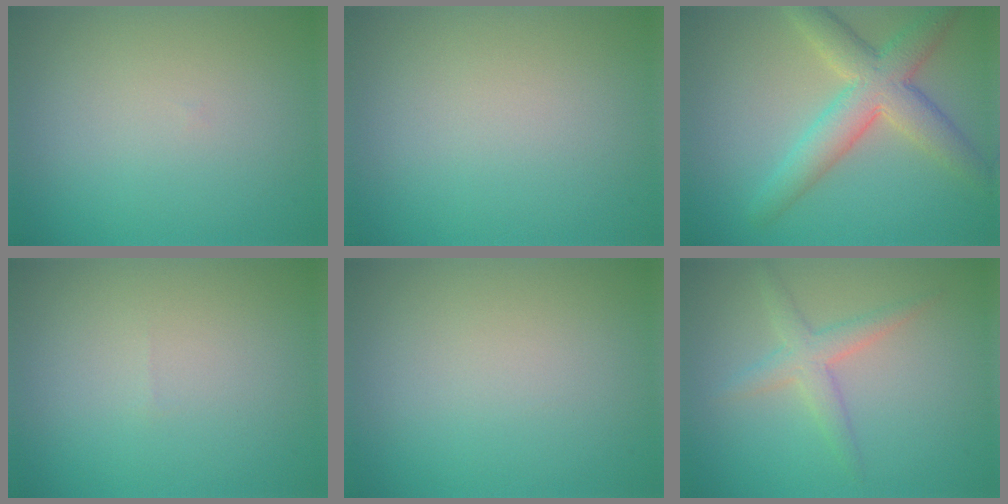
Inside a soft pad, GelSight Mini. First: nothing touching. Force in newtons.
{"total": 0.0}
{"total": 6.0, "press": 6.0, "slide": 0.2}
{"total": 0.0}
{"total": 0.0}
{"total": 2.5, "press": 2.5, "slide": 0.1}